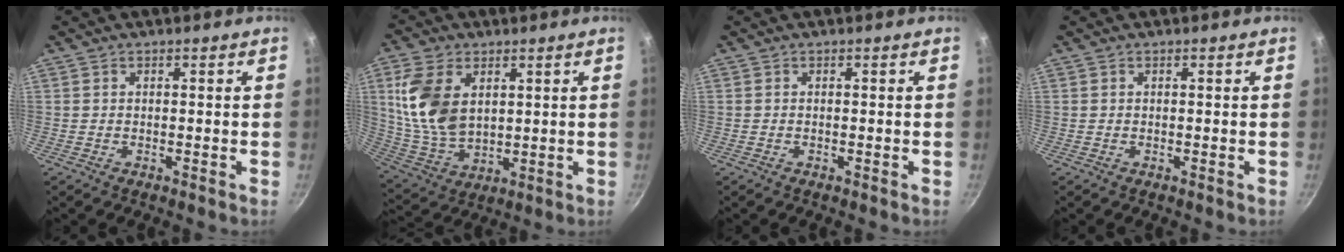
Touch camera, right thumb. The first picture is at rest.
{"total": 14.0, "force": [3.8, 8.9, 10.1], "torque": [-0.182, -0.018, 0.088]}
{"total": 0.0}
{"total": 0.0}